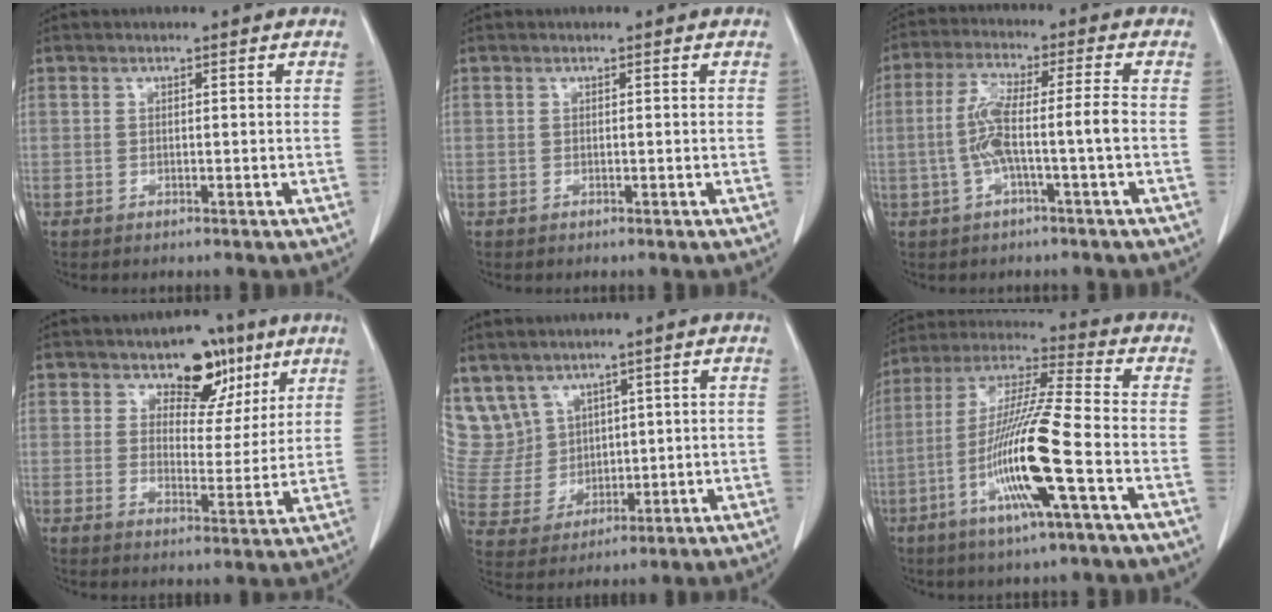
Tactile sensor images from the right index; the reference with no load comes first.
{"total": 0.0}
{"total": 7.3, "force": [-1.4, 0.0, 7.2], "torque": [-0.145, 0.020, -0.022]}
{"total": 8.1, "force": [5.0, 4.9, 4.0], "torque": [-0.042, 0.004, 0.075]}
{"total": 10.6, "force": [6.5, 8.2, 1.6], "torque": [-0.059, 0.045, 0.164]}
{"total": 14.8, "force": [-4.9, -0.4, 14.0], "torque": [-0.278, -0.010, -0.097]}